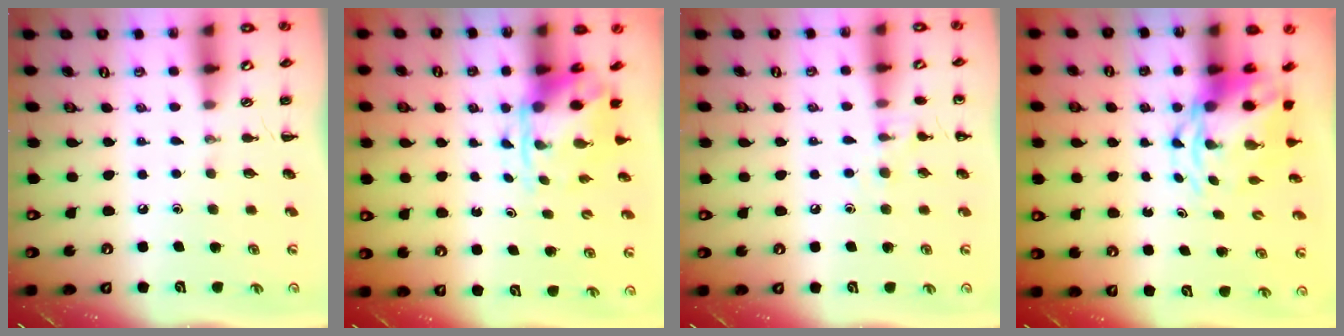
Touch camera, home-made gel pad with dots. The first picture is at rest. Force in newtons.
{"total": 3.6, "press": 3.5, "slide": 1.0}
{"total": 7.7, "press": 7.6, "slide": 1.4}
{"total": 6.0, "press": 5.9, "slide": 1.5}